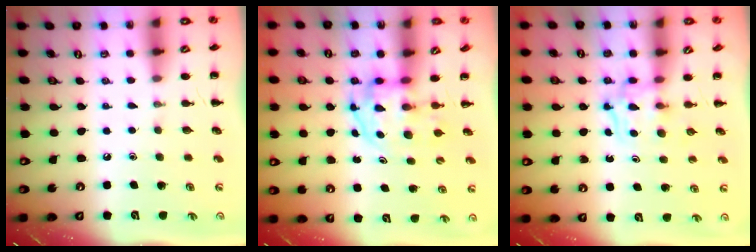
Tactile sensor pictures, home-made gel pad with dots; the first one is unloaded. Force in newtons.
{"total": 3.4, "press": 3.4, "slide": 0.4}
{"total": 3.9, "press": 3.9, "slide": 0.3}